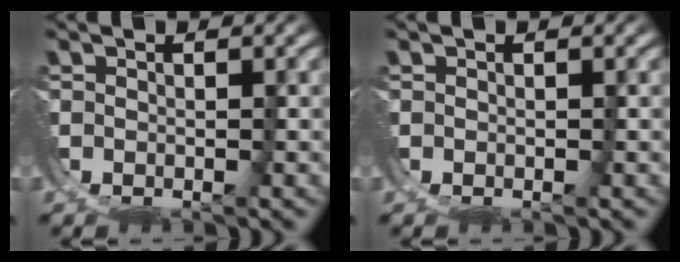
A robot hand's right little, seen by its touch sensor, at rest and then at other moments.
{"total": 0.0}